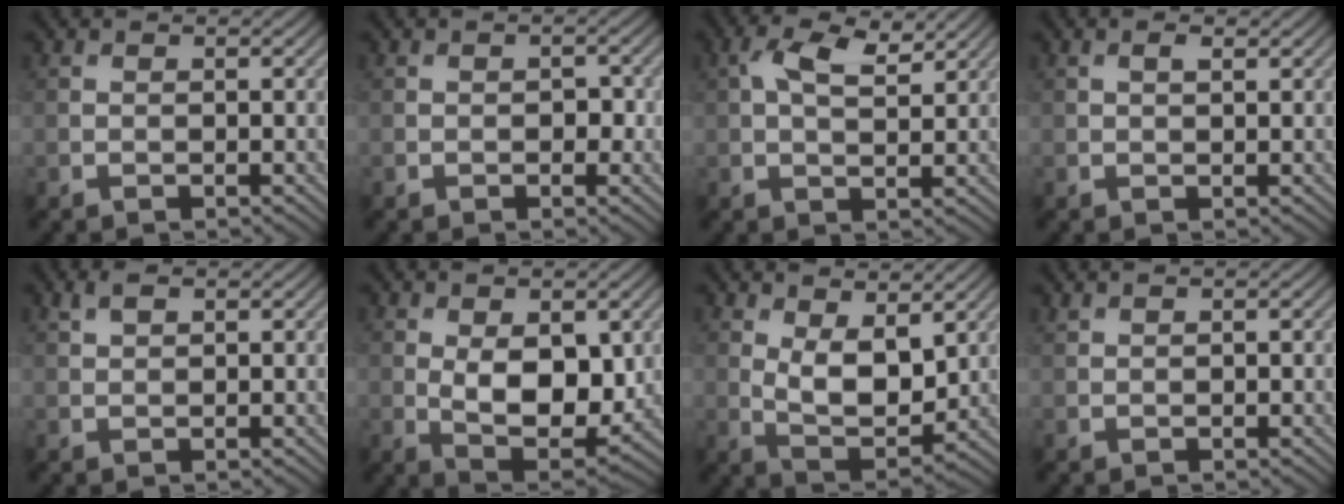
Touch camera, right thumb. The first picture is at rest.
{"total": 1.8, "force": [-0.3, 1.2, 1.3], "torque": [-0.017, -0.004, -0.004]}
{"total": 5.5, "force": [2.5, 2.4, 4.3], "torque": [-0.091, 0.005, 0.043]}
{"total": 1.3, "force": [0.6, 0.5, 1.0], "torque": [-0.022, 0.001, 0.010]}
{"total": 1.7, "force": [1.1, 0.7, 1.1], "torque": [-0.030, 0.005, 0.023]}
{"total": 8.1, "force": [0.6, 4.3, 6.8], "torque": [-0.130, -0.018, 0.022]}
{"total": 6.9, "force": [2.3, 3.4, 5.6], "torque": [-0.118, -0.011, 0.043]}
{"total": 0.6, "force": [0.6, 0.0, 0.2], "torque": [-0.007, 0.004, 0.012]}